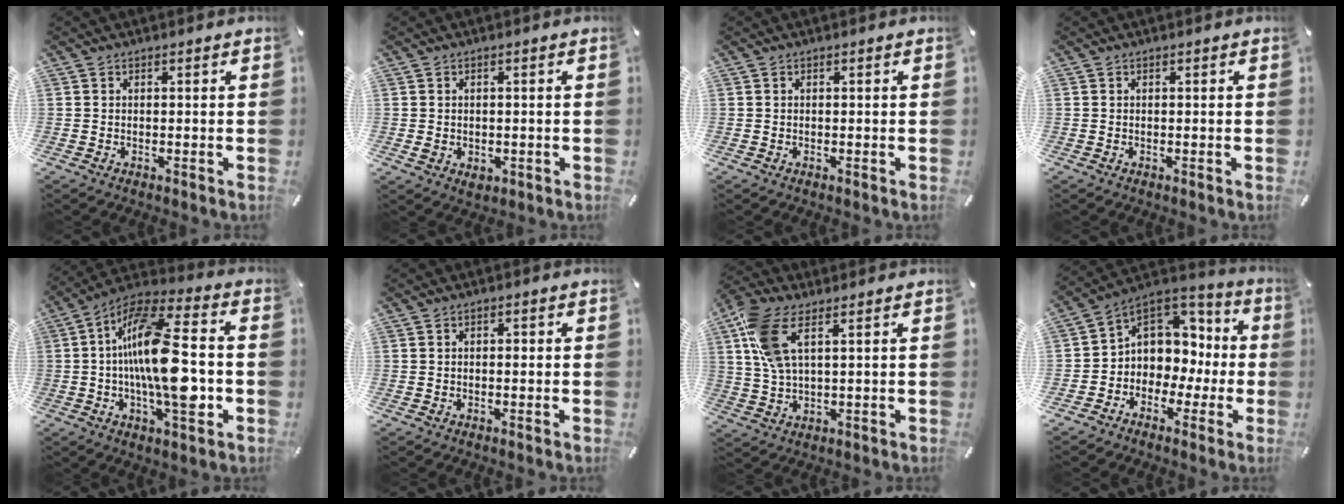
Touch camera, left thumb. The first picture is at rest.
{"total": 2.2, "force": [-0.3, 1.8, 1.1], "torque": [-0.011, 0.000, -0.007]}
{"total": 0.0}
{"total": 0.0}
{"total": 19.4, "force": [-1.7, 6.8, 18.1], "torque": [-0.337, -0.002, -0.032]}
{"total": 1.2, "force": [0.0, 0.7, 0.9], "torque": [-0.019, 0.004, -0.003]}
{"total": 9.6, "force": [4.1, 4.1, 7.6], "torque": [-0.178, -0.001, 0.076]}
{"total": 7.9, "force": [1.0, 7.6, 2.0], "torque": [-0.030, -0.018, 0.026]}